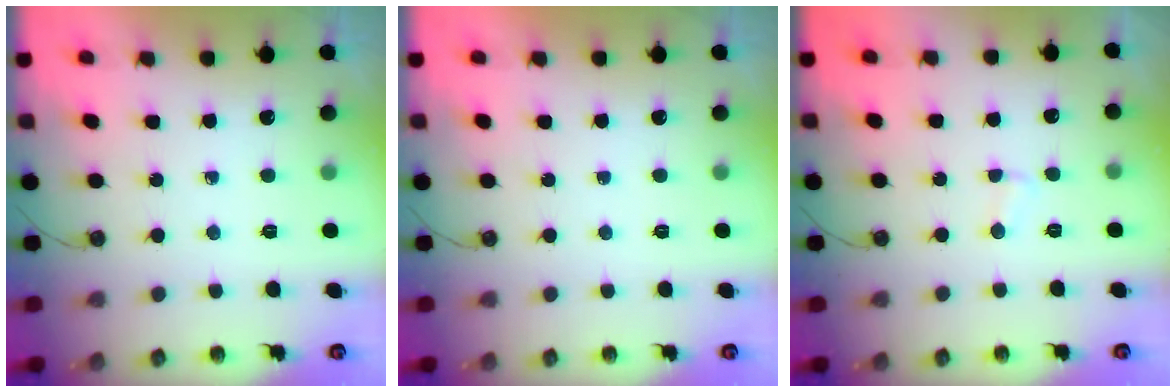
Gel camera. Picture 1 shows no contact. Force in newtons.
{"total": 0.0}
{"total": 2.3, "press": 2.3, "slide": 0.2}